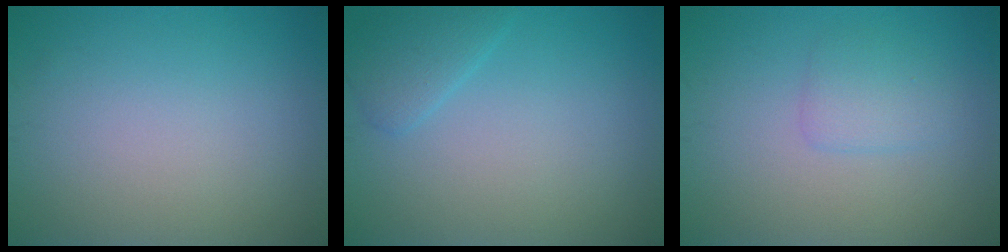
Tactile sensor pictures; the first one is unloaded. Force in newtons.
{"total": 1.8, "press": 1.8, "slide": 0.1}
{"total": 1.8, "press": 1.8, "slide": 0.0}